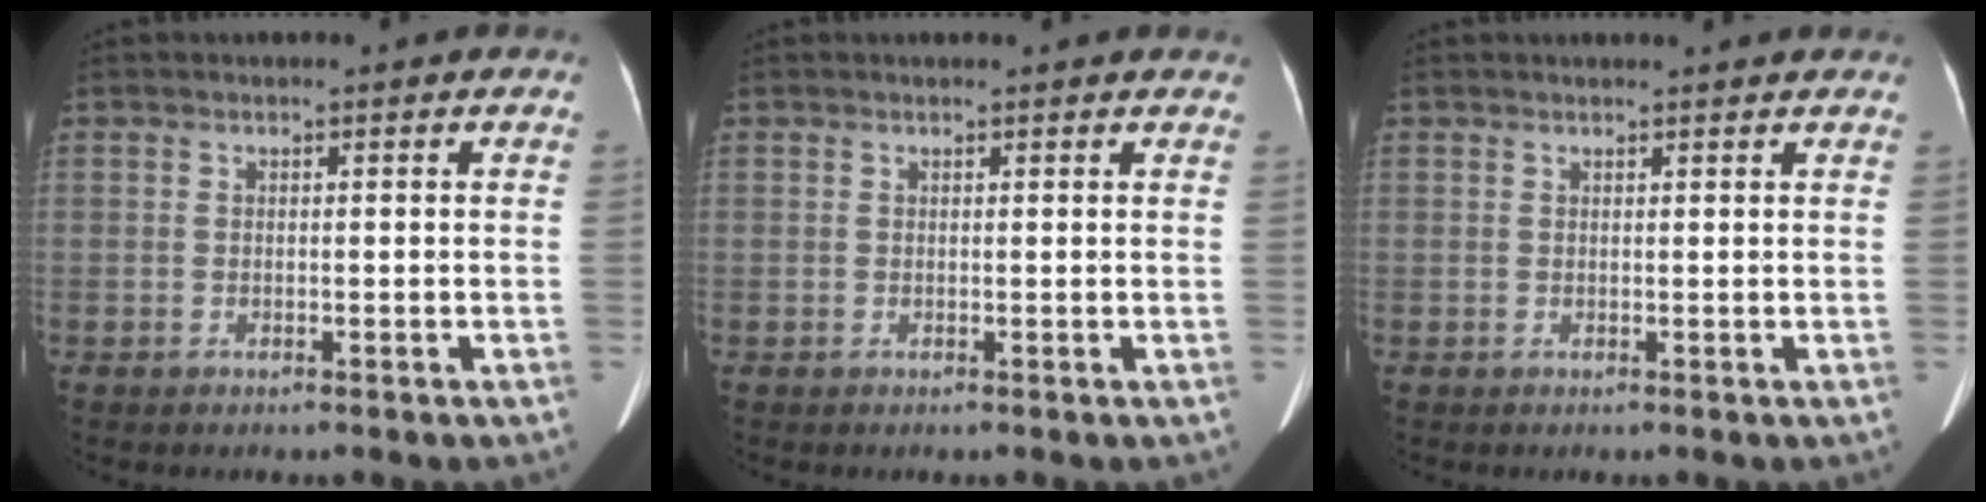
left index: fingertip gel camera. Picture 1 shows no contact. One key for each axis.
{"total": 2.4, "fx": 2.3, "fy": 0.3, "fz": 0.5, "tx": -0.015, "ty": 0.005, "tz": 0.015}
{"total": 2.6, "fx": 2.5, "fy": -0.1, "fz": 0.7, "tx": -0.012, "ty": 0.010, "tz": 0.027}